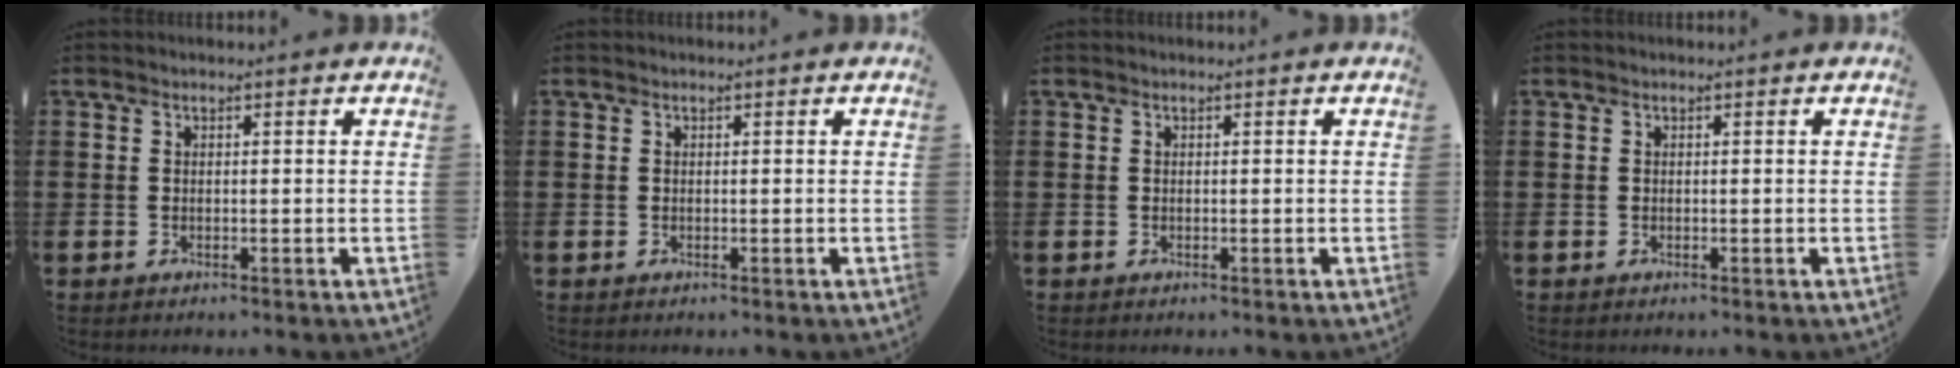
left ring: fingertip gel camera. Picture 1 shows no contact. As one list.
[{"total": 0.0}, {"total": 0.0}, {"total": 0.0}]